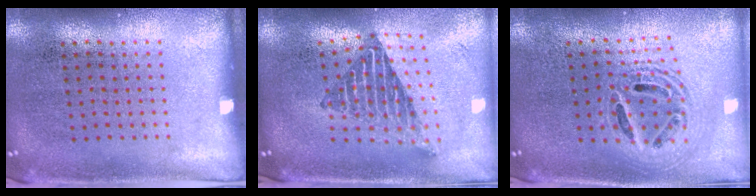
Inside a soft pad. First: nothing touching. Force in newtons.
{"total": 2.1, "press": 1.6, "slide": 1.4}
{"total": 2.0, "press": 1.6, "slide": 1.2}